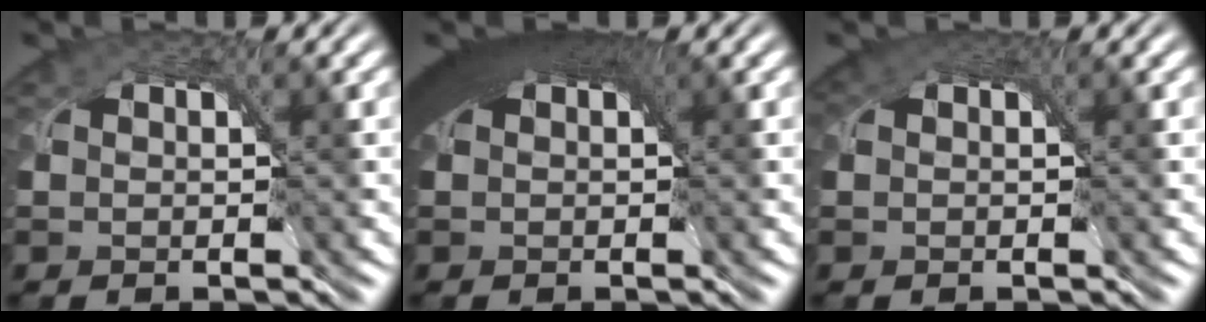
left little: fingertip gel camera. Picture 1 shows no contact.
{"total": 7.9, "force": [3.0, 3.9, 6.2], "torque": [-0.097, 0.018, 0.032]}
{"total": 1.8, "force": [0.8, 1.3, 1.0], "torque": [-0.024, 0.003, 0.008]}